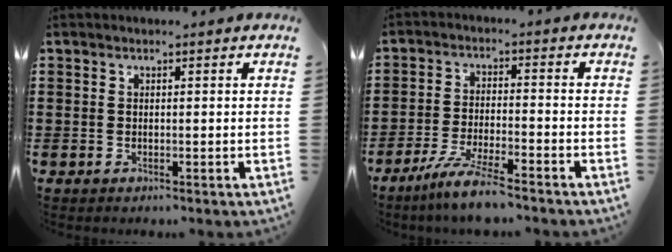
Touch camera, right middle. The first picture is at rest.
{"total": 6.4, "force": [-5.3, 0.1, 3.6], "torque": [-0.082, -0.016, -0.103]}